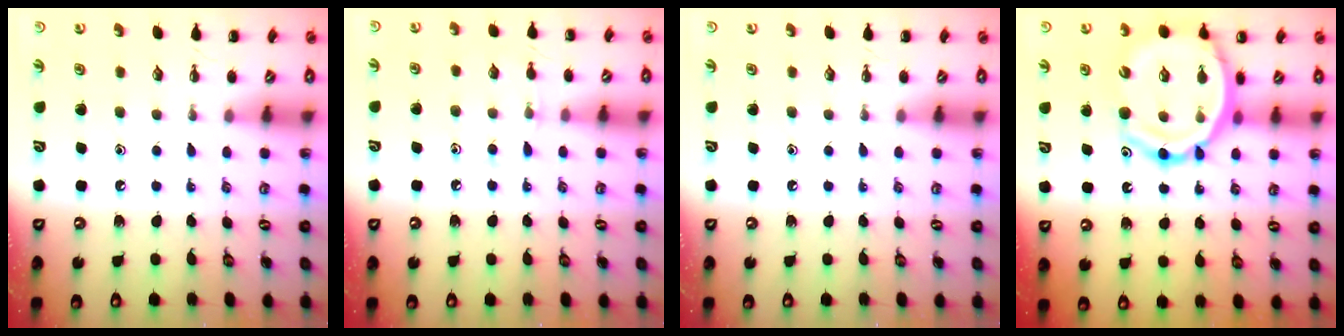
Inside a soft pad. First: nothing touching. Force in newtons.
{"total": 6.2, "press": 5.9, "slide": 1.6}
{"total": 0.0}
{"total": 16.9, "press": 16.5, "slide": 3.7}